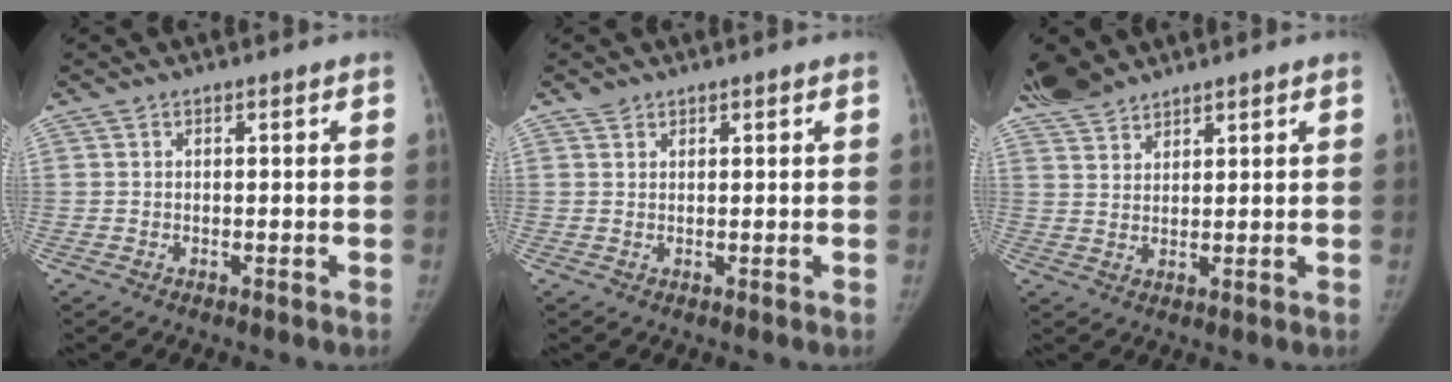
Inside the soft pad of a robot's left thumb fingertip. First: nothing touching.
{"total": 1.4, "force": [1.1, 0.9, 0.2], "torque": [0.004, -0.001, 0.019]}
{"total": 6.2, "force": [5.6, 2.0, 1.6], "torque": [-0.027, -0.009, 0.117]}